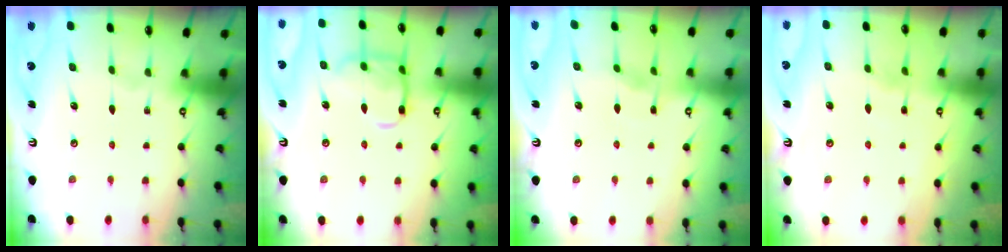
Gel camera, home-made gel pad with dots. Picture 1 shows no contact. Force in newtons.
{"total": 12.2, "press": 12.2, "slide": 0.9}
{"total": 2.7, "press": 2.6, "slide": 0.4}
{"total": 3.4, "press": 3.3, "slide": 0.5}